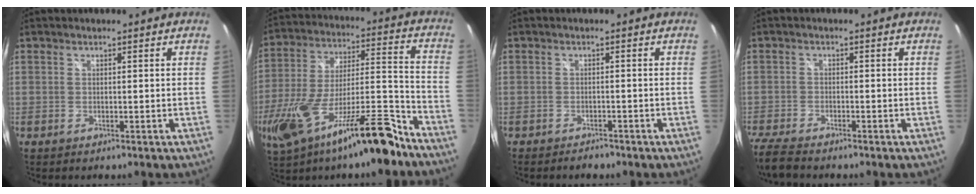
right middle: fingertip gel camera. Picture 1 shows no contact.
{"total": 24.0, "force": [-15.9, 5.3, 17.2], "torque": [-0.326, -0.037, -0.260]}
{"total": 2.0, "force": [-1.9, 0.3, 0.5], "torque": [-0.012, -0.007, -0.030]}
{"total": 6.0, "force": [-5.4, 0.4, 2.6], "torque": [-0.076, -0.029, -0.106]}